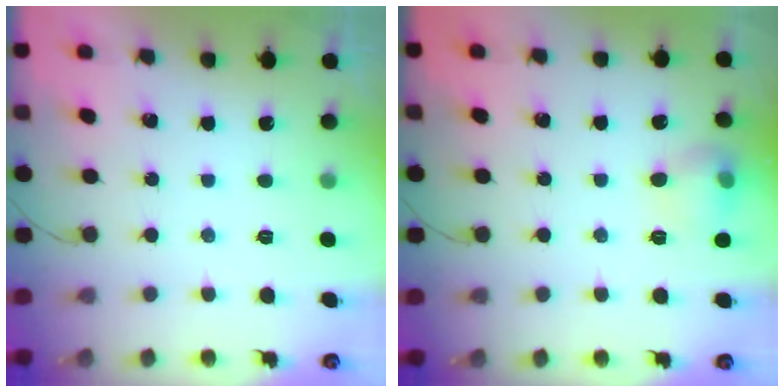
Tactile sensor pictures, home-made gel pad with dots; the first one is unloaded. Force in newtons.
{"total": 8.3, "press": 8.3, "slide": 0.8}